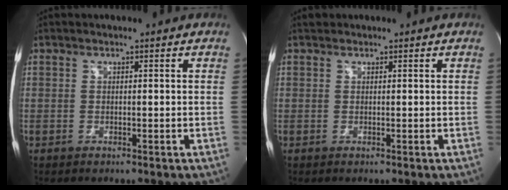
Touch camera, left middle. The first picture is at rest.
{"total": 0.6, "force": [0.5, 0.2, 0.0], "torque": [-0.008, 0.010, 0.010]}